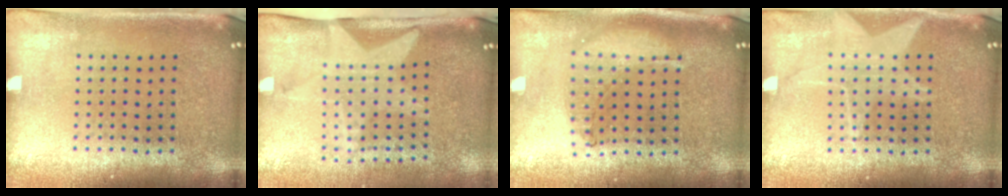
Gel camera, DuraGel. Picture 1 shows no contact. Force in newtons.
{"total": 2.0, "press": 1.5, "slide": 1.4}
{"total": 1.0, "press": 0.9, "slide": 0.3}
{"total": 2.3, "press": 2.3, "slide": 0.3}